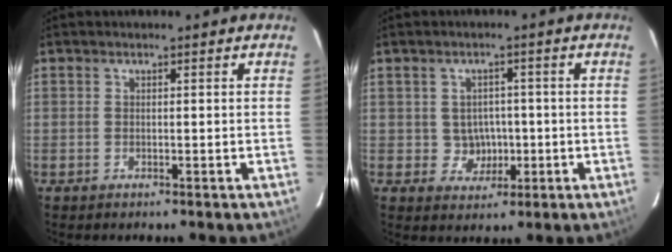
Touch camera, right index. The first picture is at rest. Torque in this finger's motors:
{"motor_torque": [-0.02, -0.01, 0.02, 0.00]}